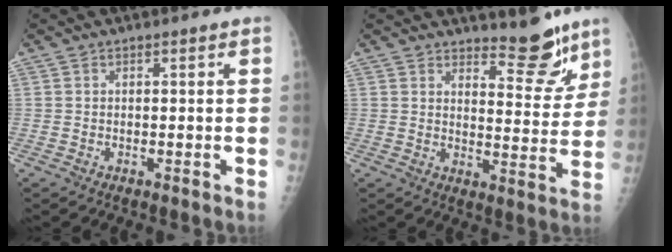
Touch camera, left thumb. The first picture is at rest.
{"total": 9.0, "force": [7.4, 2.8, 4.1], "torque": [-0.026, -0.064, 0.111]}